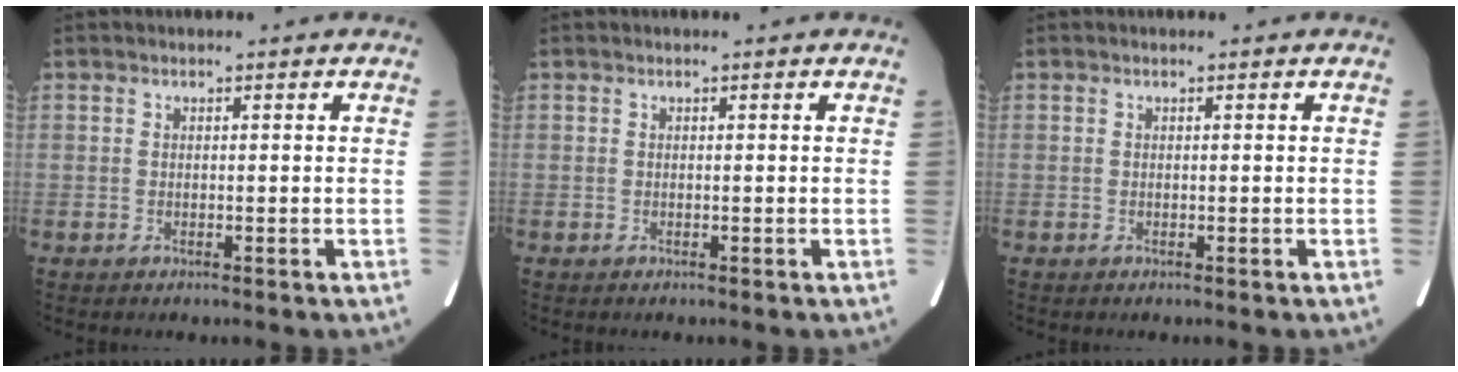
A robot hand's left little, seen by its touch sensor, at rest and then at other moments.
{"total": 0.0}
{"total": 0.0}